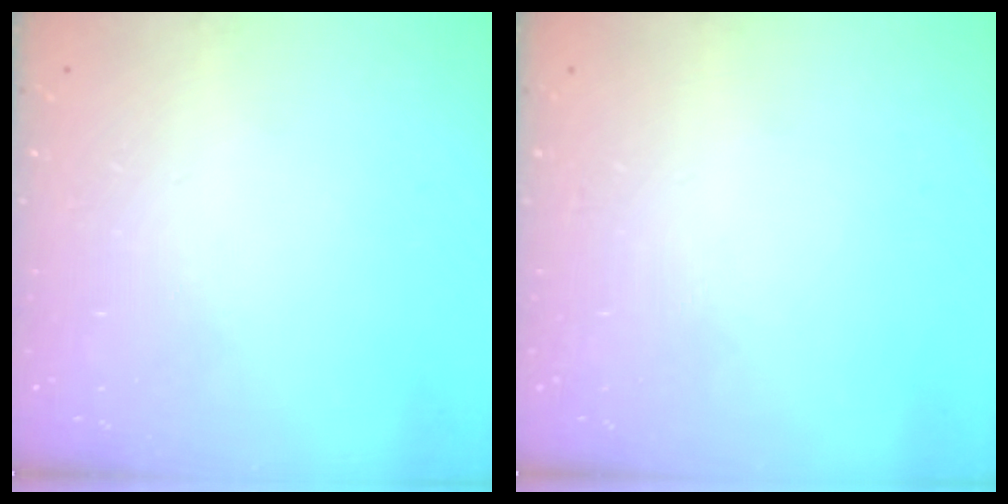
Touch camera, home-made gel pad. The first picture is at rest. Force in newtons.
{"total": 0.0}